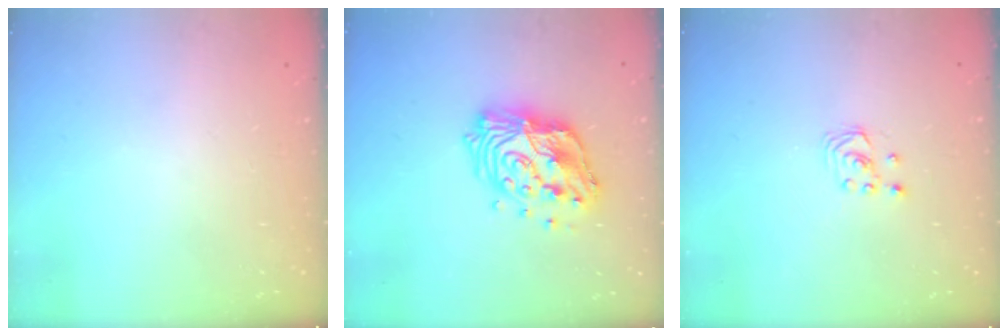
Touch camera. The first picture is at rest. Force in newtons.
{"total": 15.9, "press": 15.9, "slide": 1.1}
{"total": 1.9, "press": 1.9, "slide": 0.2}